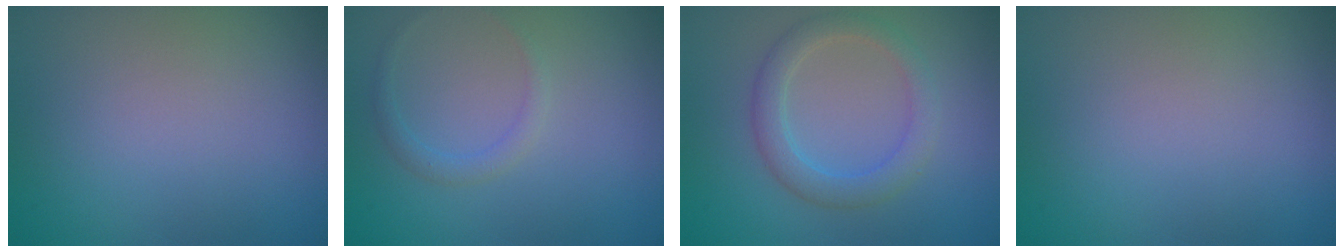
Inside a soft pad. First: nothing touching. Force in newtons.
{"total": 1.2, "press": 1.2, "slide": 0.2}
{"total": 3.0, "press": 3.0, "slide": 0.3}
{"total": 0.0}